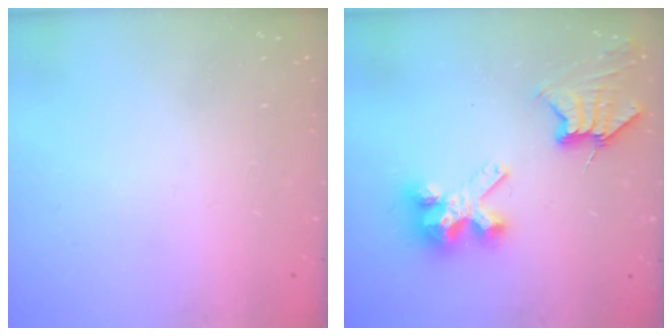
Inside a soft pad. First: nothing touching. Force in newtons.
{"total": 10.3, "press": 10.2, "slide": 1.1}